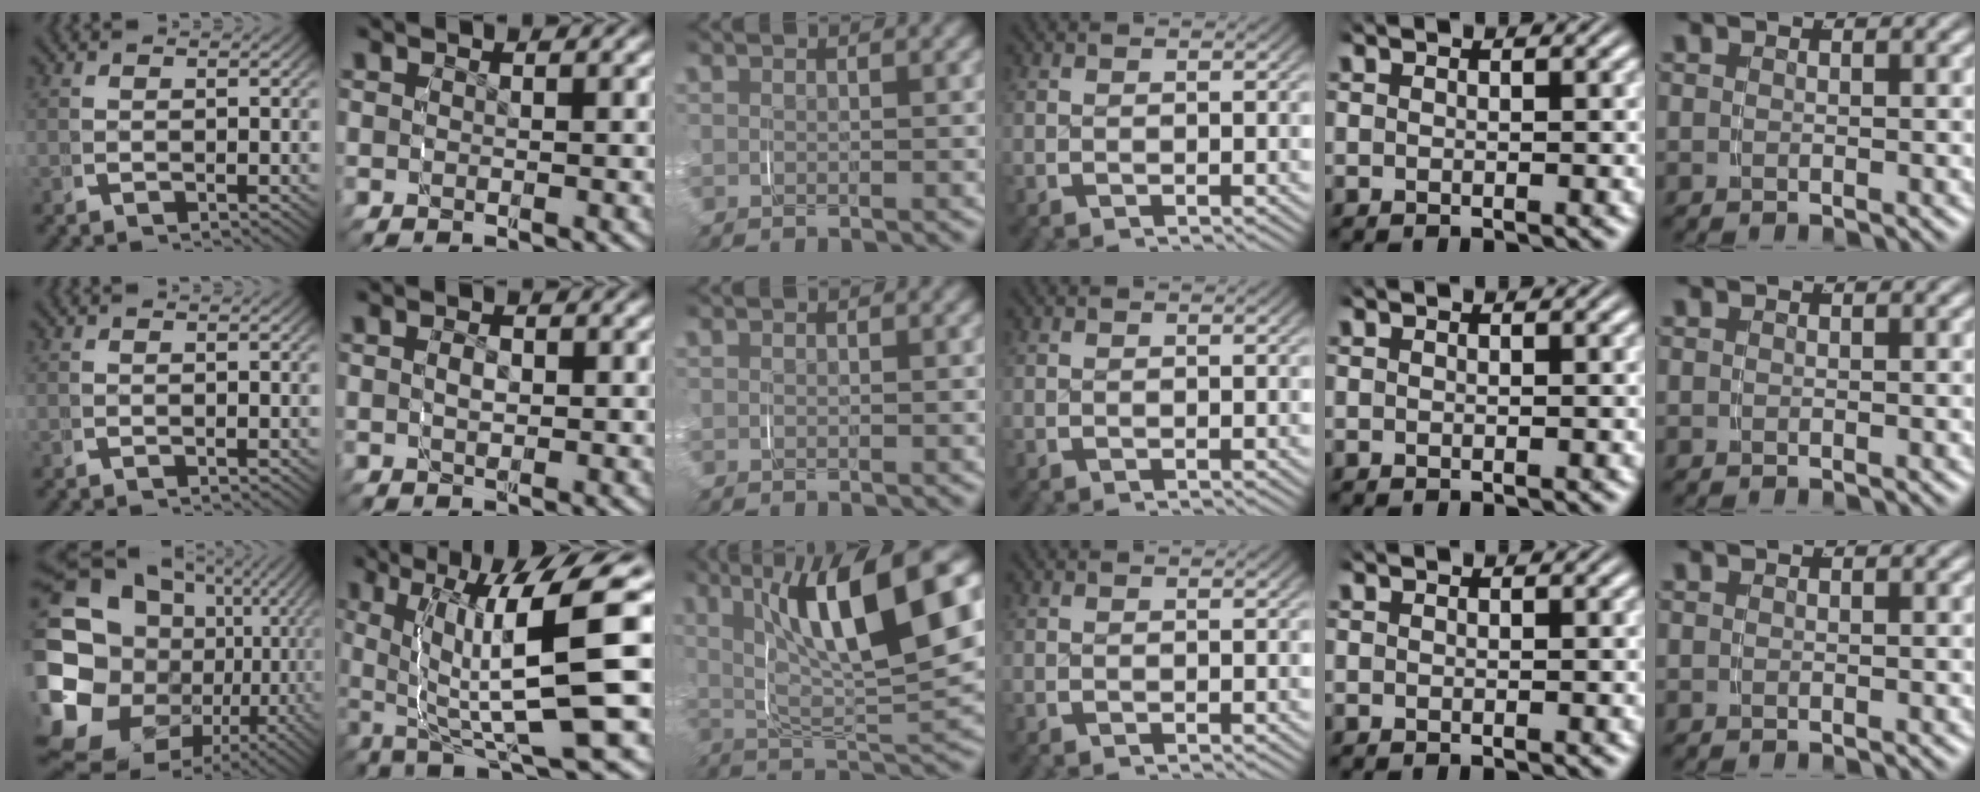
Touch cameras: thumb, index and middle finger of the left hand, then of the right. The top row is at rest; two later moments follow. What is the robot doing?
{"motion": "grasp_and_lifting", "object": "map"}